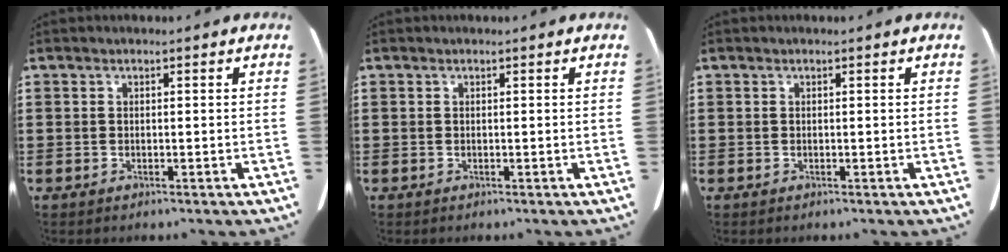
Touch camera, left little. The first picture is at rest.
{"total": 0.0}
{"total": 0.0}